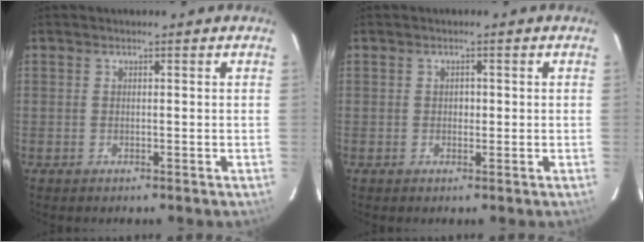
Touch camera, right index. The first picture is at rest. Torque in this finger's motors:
{"motor_torque": [0.00, 0.00, 0.00, 0.00]}